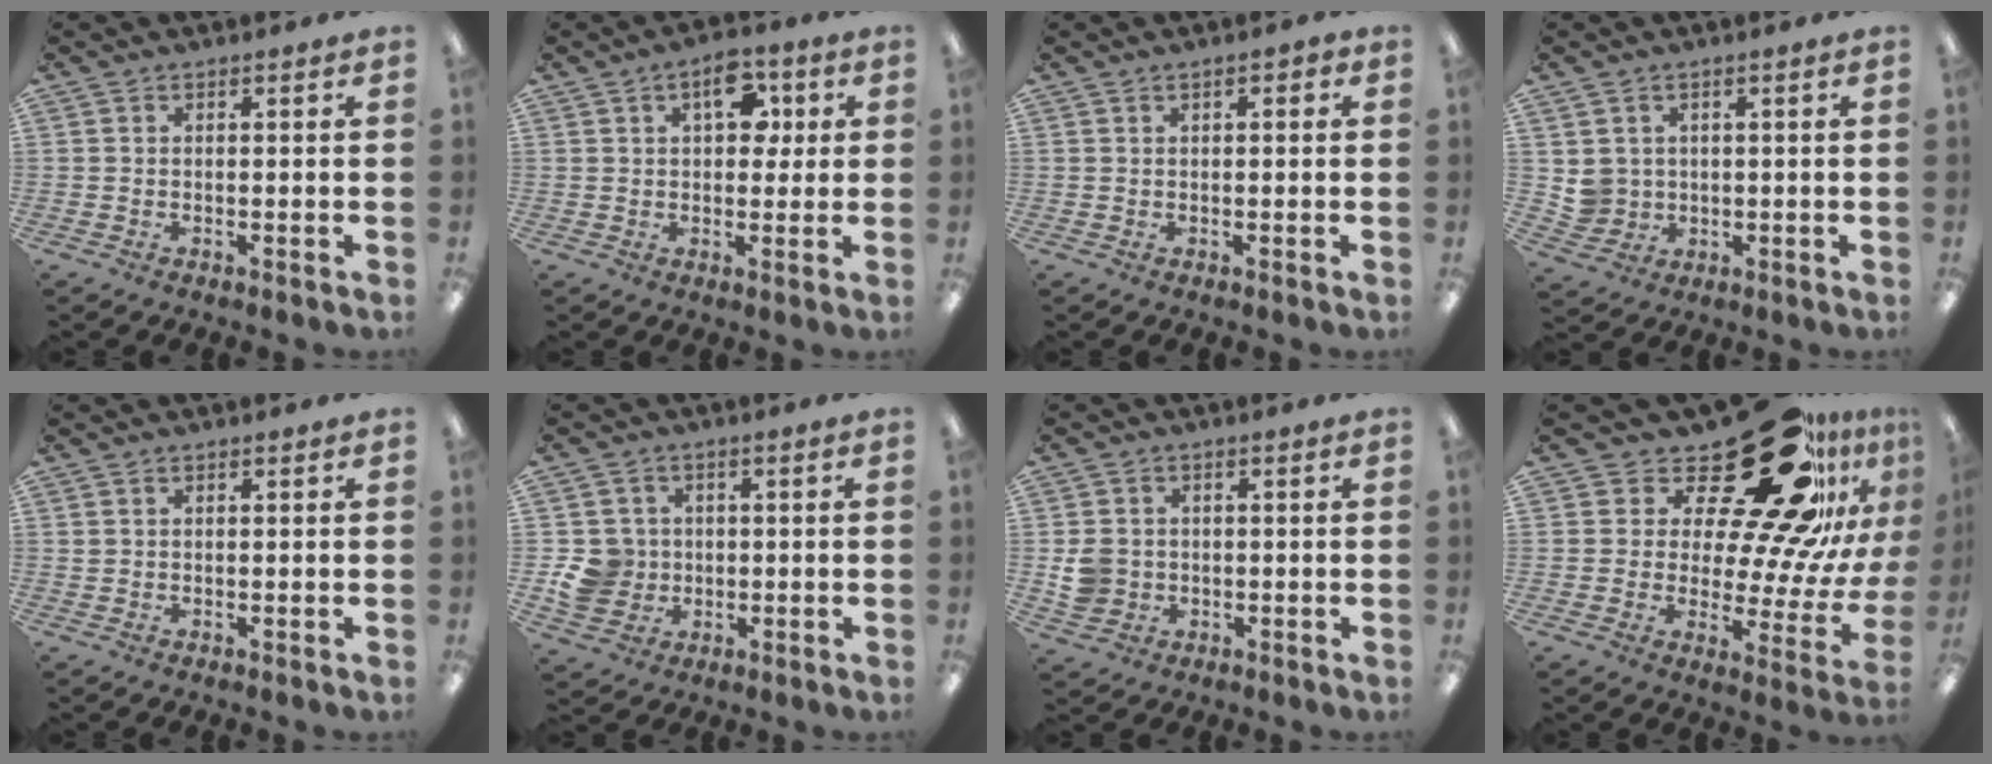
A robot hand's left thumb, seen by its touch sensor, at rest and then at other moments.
{"total": 8.9, "force": [3.1, 5.1, 6.6], "torque": [-0.074, -0.009, 0.047]}
{"total": 1.5, "force": [0.7, 0.7, 1.2], "torque": [-0.016, 0.001, 0.011]}
{"total": 4.6, "force": [1.4, 4.4, 0.2], "torque": [-0.013, 0.003, 0.030]}
{"total": 0.8, "force": [0.4, 0.6, 0.1], "torque": [-0.003, 0.003, 0.008]}
{"total": 7.6, "force": [-0.4, 7.3, 2.1], "torque": [-0.048, 0.015, 0.000]}
{"total": 5.2, "force": [-0.2, 4.9, 1.8], "torque": [-0.036, 0.008, -0.001]}
{"total": 28.7, "force": [18.8, 10.5, 19.0], "torque": [-0.257, -0.145, 0.319]}